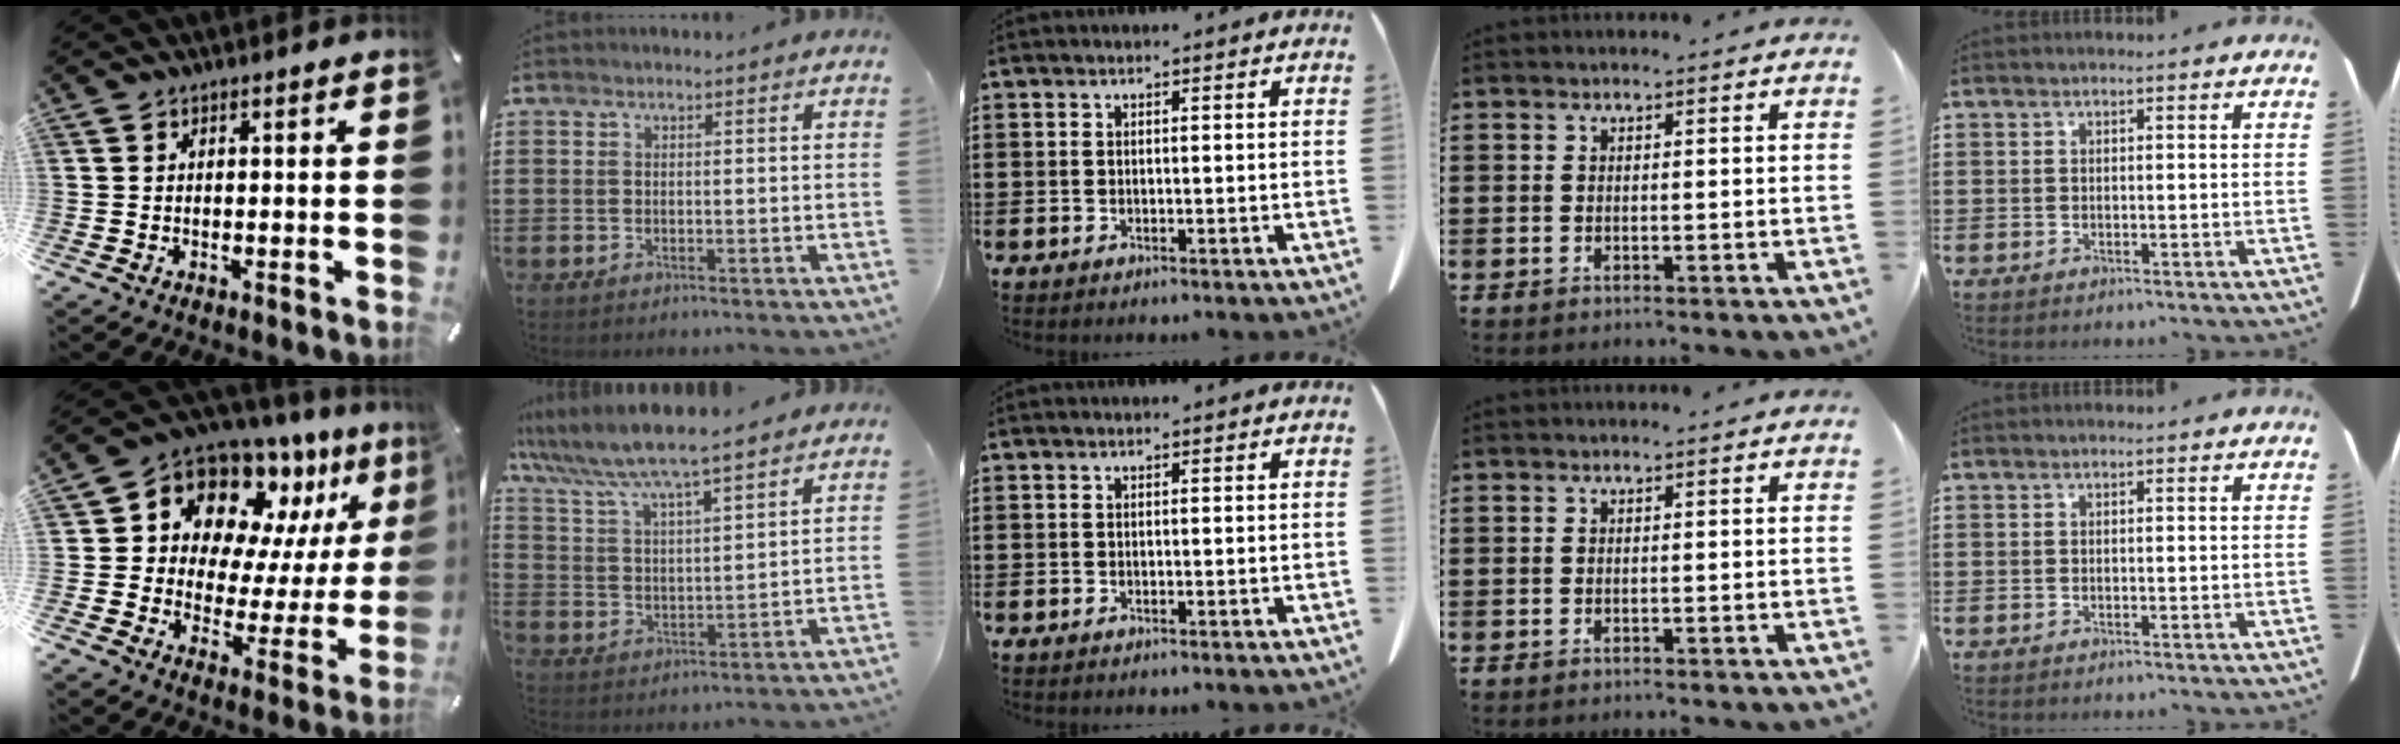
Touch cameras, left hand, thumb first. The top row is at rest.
{"thumb": {"total": 13.6, "force": [10.9, 7.1, 4.0], "torque": [-0.071, -0.112, 0.190]}, "index": {"total": 6.4, "force": [5.9, -0.2, 2.6], "torque": [-0.077, -0.035, 0.098]}}